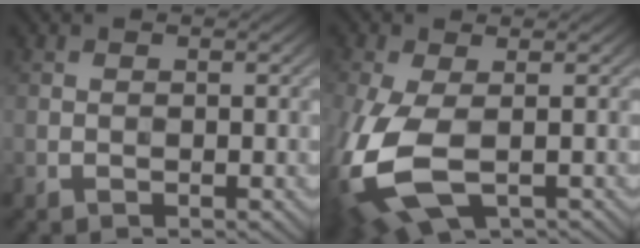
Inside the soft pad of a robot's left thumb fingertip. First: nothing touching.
{"total": 12.1, "force": [-3.0, 6.4, 9.9], "torque": [-0.274, -0.034, -0.044]}